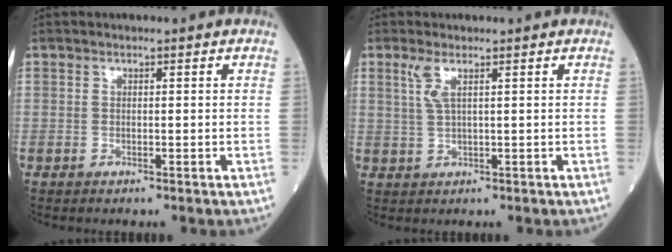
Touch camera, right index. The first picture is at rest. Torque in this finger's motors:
{"motor_torque": [0.00, 0.09, 0.05, 0.05]}